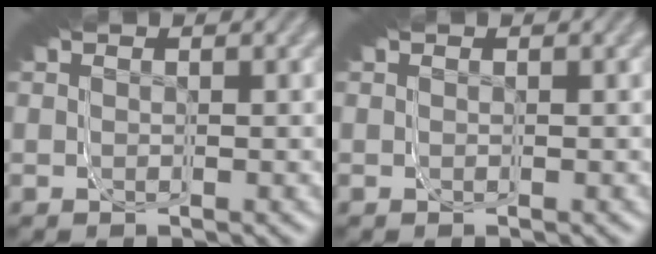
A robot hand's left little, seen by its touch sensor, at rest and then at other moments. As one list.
[{"total": 0.0}]